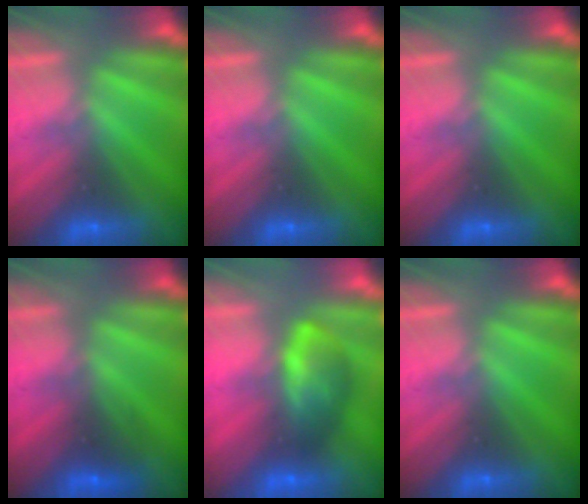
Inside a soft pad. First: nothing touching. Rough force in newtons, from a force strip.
{"total": 0.0}
{"total": 0.0}
{"total": 2.7}
{"total": 7.7}
{"total": 0.0}